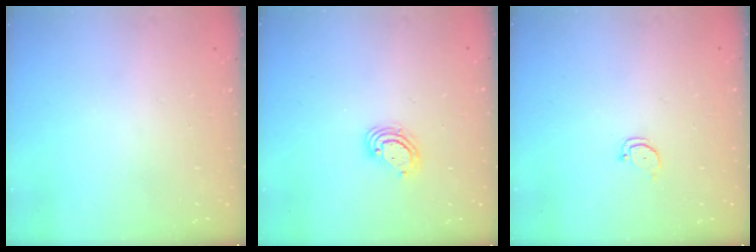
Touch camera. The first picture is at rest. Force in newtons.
{"total": 5.0, "press": 4.9, "slide": 0.5}
{"total": 2.2, "press": 2.2, "slide": 0.2}